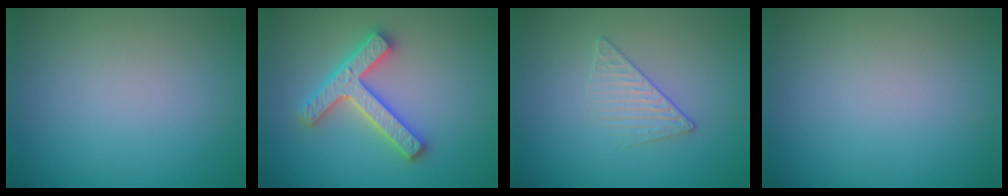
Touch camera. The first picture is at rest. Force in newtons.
{"total": 4.7, "press": 4.6, "slide": 0.8}
{"total": 1.6, "press": 1.0, "slide": 1.2}
{"total": 0.0}